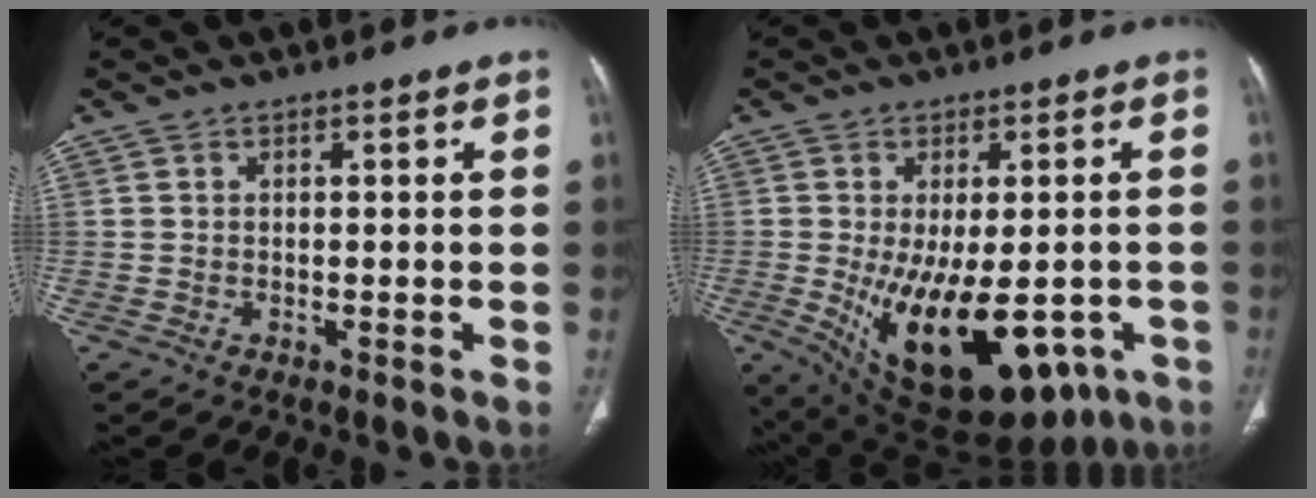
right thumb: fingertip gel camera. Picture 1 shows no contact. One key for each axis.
{"total": 21.6, "fx": -7.1, "fy": 11.0, "fz": 17.2, "tx": -0.244, "ty": -0.021, "tz": -0.077}